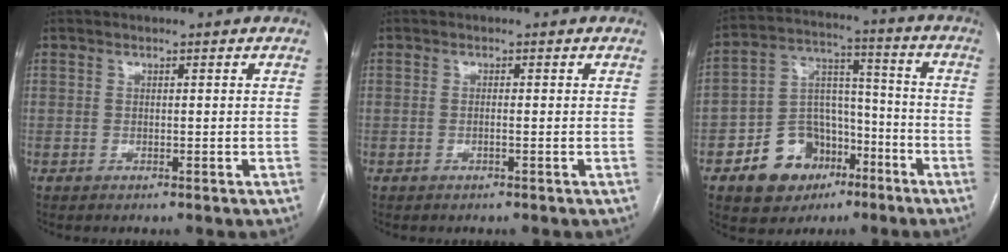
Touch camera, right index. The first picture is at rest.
{"total": 0.6, "force": [-0.2, 0.0, 0.5], "torque": [-0.009, 0.001, -0.003]}
{"total": 13.2, "force": [-6.9, 9.6, 5.8], "torque": [-0.102, 0.038, -0.105]}